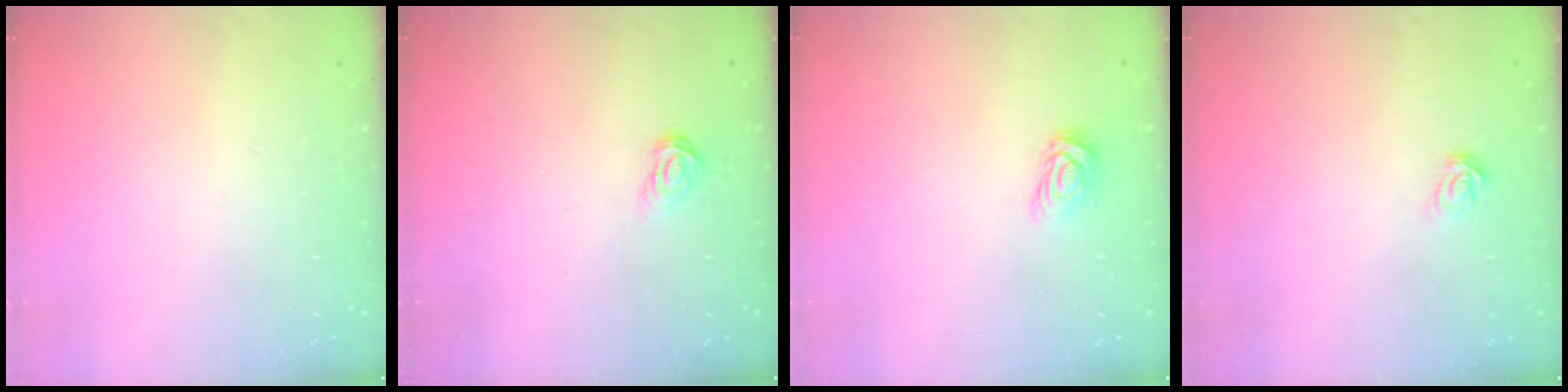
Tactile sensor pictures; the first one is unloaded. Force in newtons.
{"total": 3.7, "press": 3.7, "slide": 0.2}
{"total": 3.9, "press": 3.9, "slide": 0.5}
{"total": 4.0, "press": 4.0, "slide": 0.3}